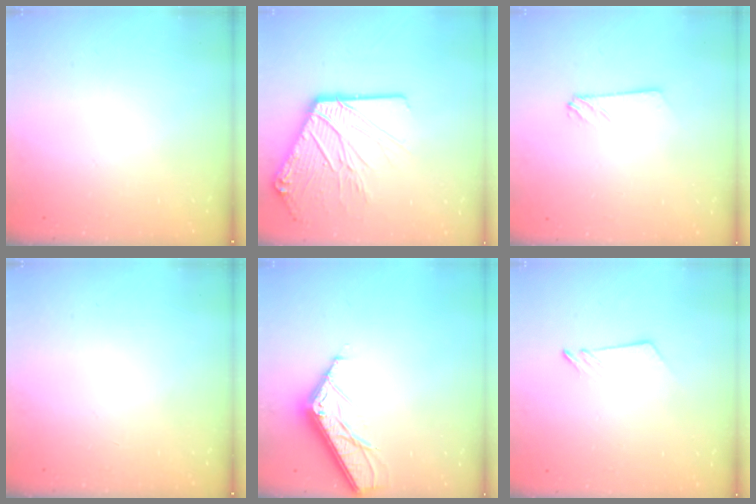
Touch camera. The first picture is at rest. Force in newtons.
{"total": 18.4, "press": 18.2, "slide": 2.8}
{"total": 2.7, "press": 2.7, "slide": 0.3}
{"total": 0.0}
{"total": 12.1, "press": 12.1, "slide": 0.8}
{"total": 2.6, "press": 2.6, "slide": 0.3}